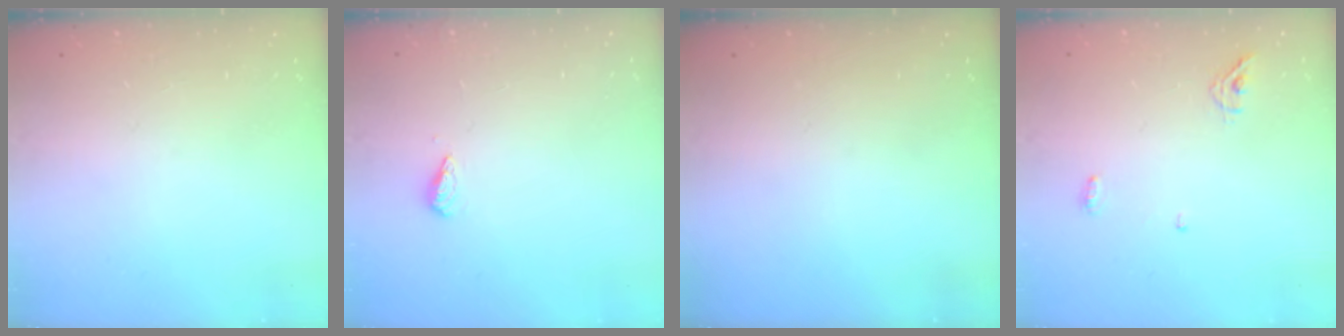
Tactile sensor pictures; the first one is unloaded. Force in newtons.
{"total": 2.7, "press": 2.6, "slide": 0.4}
{"total": 0.0}
{"total": 4.9, "press": 4.8, "slide": 1.0}